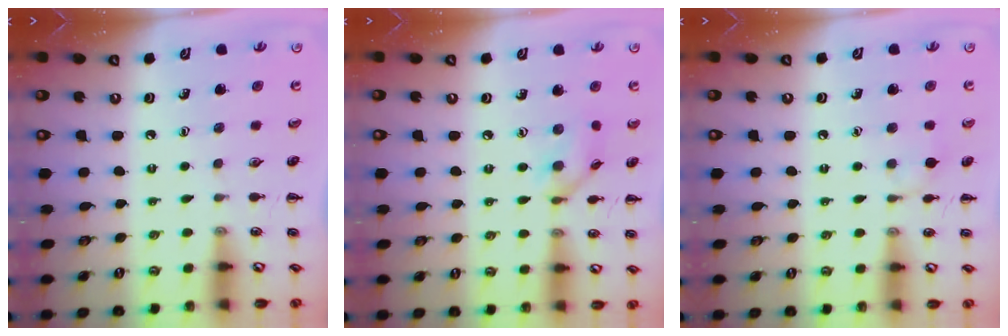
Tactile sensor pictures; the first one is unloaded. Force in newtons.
{"total": 7.4, "press": 7.3, "slide": 0.5}
{"total": 5.2, "press": 4.8, "slide": 2.0}